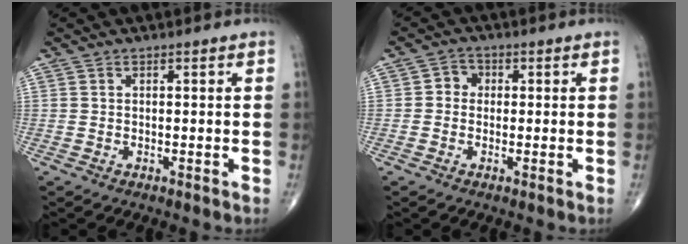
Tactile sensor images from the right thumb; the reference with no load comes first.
{"total": 2.8, "force": [0.0, 2.5, 1.2], "torque": [0.001, 0.008, -0.010]}